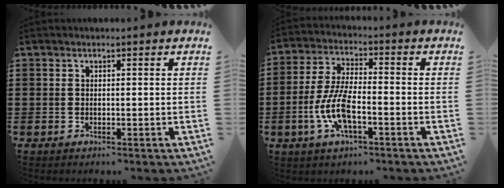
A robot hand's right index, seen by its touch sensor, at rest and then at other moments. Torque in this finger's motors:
{"motor_torque": [1.99, 0.15, 0.81, 0.14]}